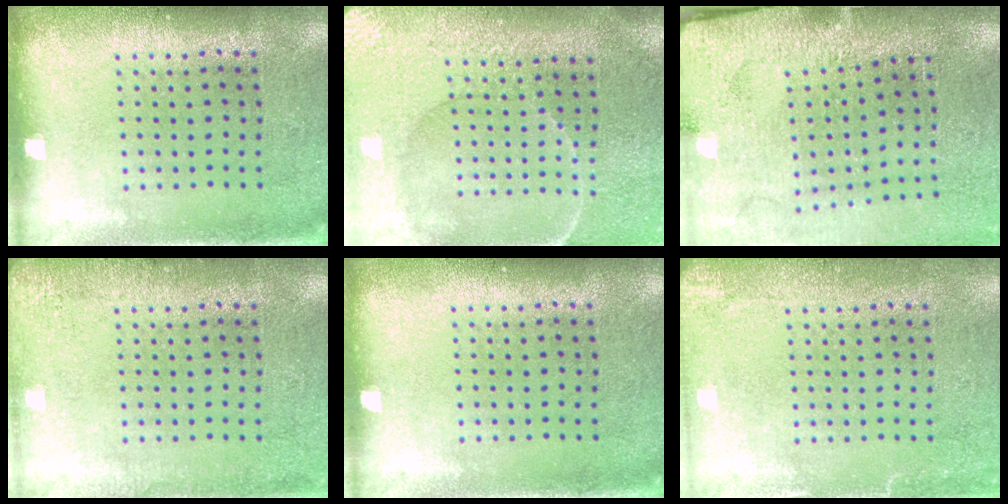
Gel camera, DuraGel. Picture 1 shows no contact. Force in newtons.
{"total": 3.9, "press": 3.6, "slide": 1.4}
{"total": 3.1, "press": 2.9, "slide": 1.0}
{"total": 2.0, "press": 2.0, "slide": 0.3}
{"total": 0.0}
{"total": 2.6, "press": 2.6, "slide": 0.3}